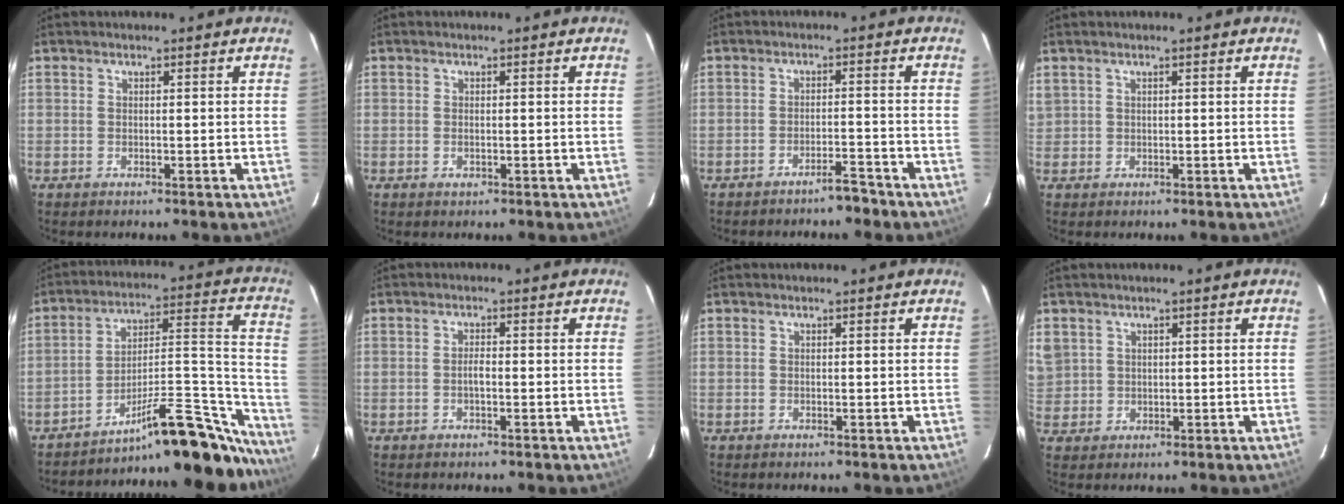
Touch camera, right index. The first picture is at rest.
{"total": 0.9, "force": [-0.2, 0.6, 0.5], "torque": [-0.009, 0.000, -0.003]}
{"total": 3.5, "force": [-3.1, 0.7, 1.4], "torque": [-0.032, 0.006, -0.041]}
{"total": 1.5, "force": [0.8, 1.3, 0.2], "torque": [0.001, 0.006, 0.018]}
{"total": 25.6, "force": [-22.5, 5.2, 10.8], "torque": [-0.113, 0.044, -0.325]}
{"total": 1.6, "force": [-0.5, 0.5, 1.5], "torque": [-0.029, 0.003, -0.010]}
{"total": 0.0}
{"total": 6.4, "force": [2.3, 5.8, 1.5], "torque": [-0.029, 0.012, 0.057]}